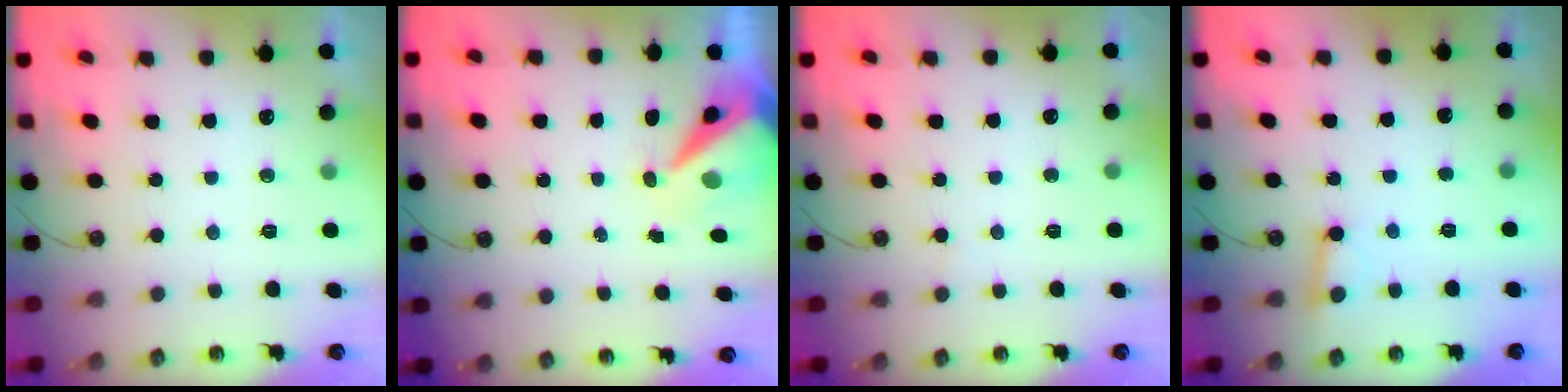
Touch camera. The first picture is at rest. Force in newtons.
{"total": 9.0, "press": 8.9, "slide": 1.3}
{"total": 2.5, "press": 2.5, "slide": 0.3}
{"total": 2.8, "press": 2.7, "slide": 0.6}